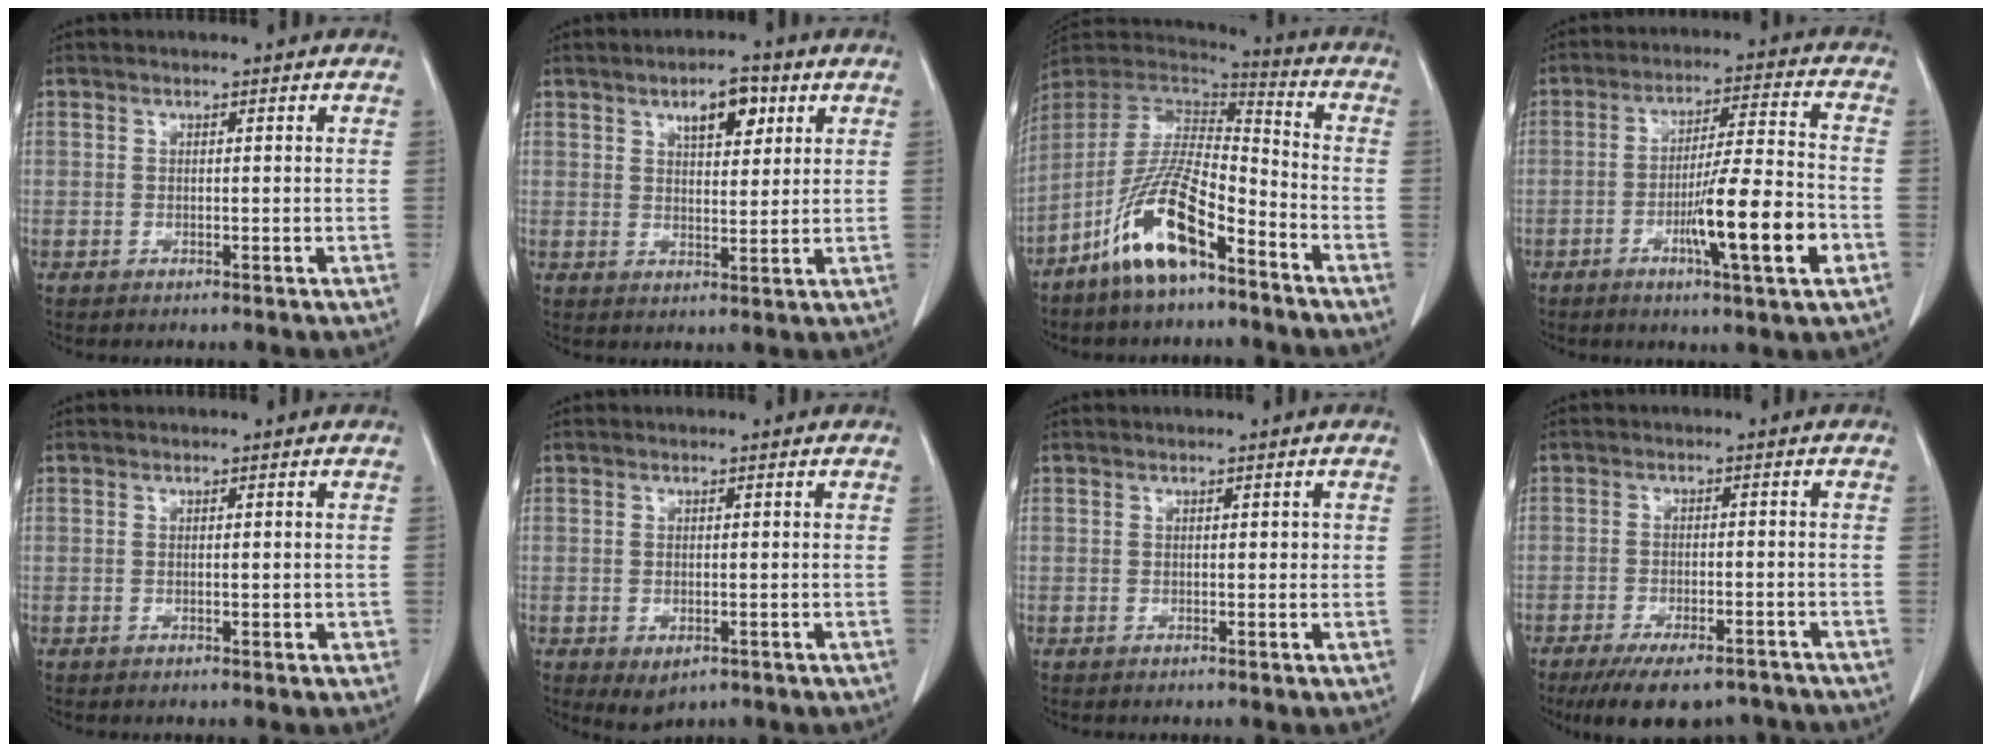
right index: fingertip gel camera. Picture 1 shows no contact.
{"total": 5.7, "force": [3.0, 2.3, 4.3], "torque": [-0.071, 0.001, 0.046]}
{"total": 13.9, "force": [-8.6, 3.2, 10.4], "torque": [-0.211, -0.004, -0.161]}
{"total": 12.5, "force": [-4.5, 0.2, 11.7], "torque": [-0.194, -0.008, -0.074]}
{"total": 0.9, "force": [-0.1, 0.7, 0.7], "torque": [-0.008, 0.001, -0.001]}
{"total": 2.5, "force": [-1.0, 1.5, 1.7], "torque": [-0.027, -0.006, -0.002]}
{"total": 0.6, "force": [0.1, 0.5, 0.4], "torque": [-0.004, 0.003, 0.002]}
{"total": 11.3, "force": [-9.3, 3.7, 5.3], "torque": [-0.083, -0.005, -0.134]}